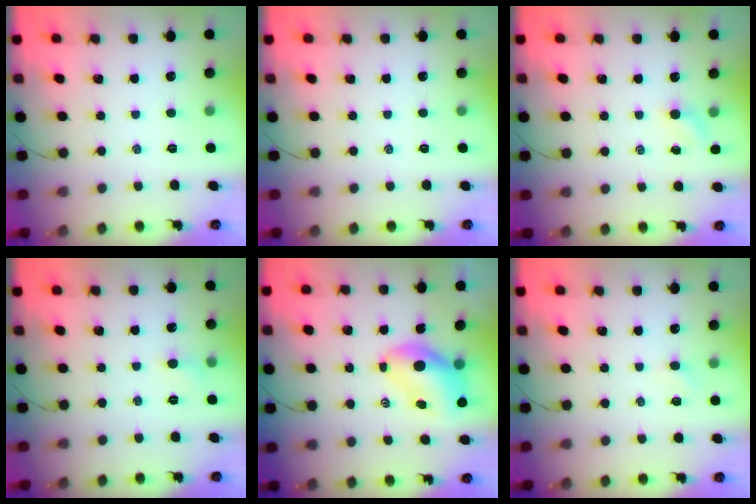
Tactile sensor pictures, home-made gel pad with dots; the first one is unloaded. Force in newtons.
{"total": 0.0}
{"total": 2.9, "press": 2.7, "slide": 0.9}
{"total": 3.7, "press": 3.5, "slide": 1.2}
{"total": 7.5, "press": 7.2, "slide": 2.1}
{"total": 1.3, "press": 1.2, "slide": 0.5}